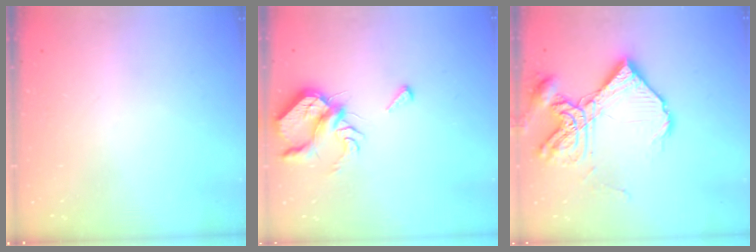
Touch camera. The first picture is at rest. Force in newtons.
{"total": 6.8, "press": 6.8, "slide": 1.1}
{"total": 15.3, "press": 15.2, "slide": 1.4}